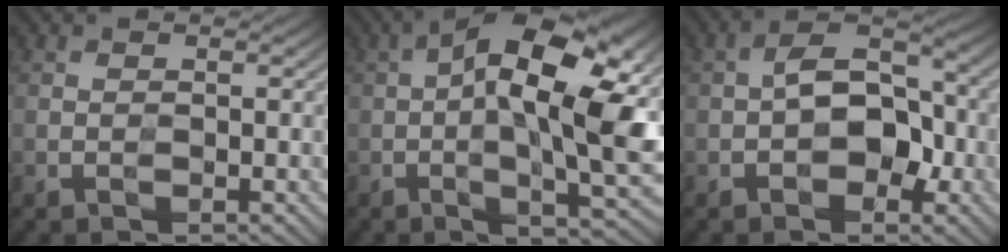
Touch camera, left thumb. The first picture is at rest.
{"total": 16.9, "force": [1.4, 6.8, 15.4], "torque": [-0.240, 0.024, 0.006]}
{"total": 7.3, "force": [-1.4, 4.5, 5.6], "torque": [-0.076, 0.015, -0.033]}